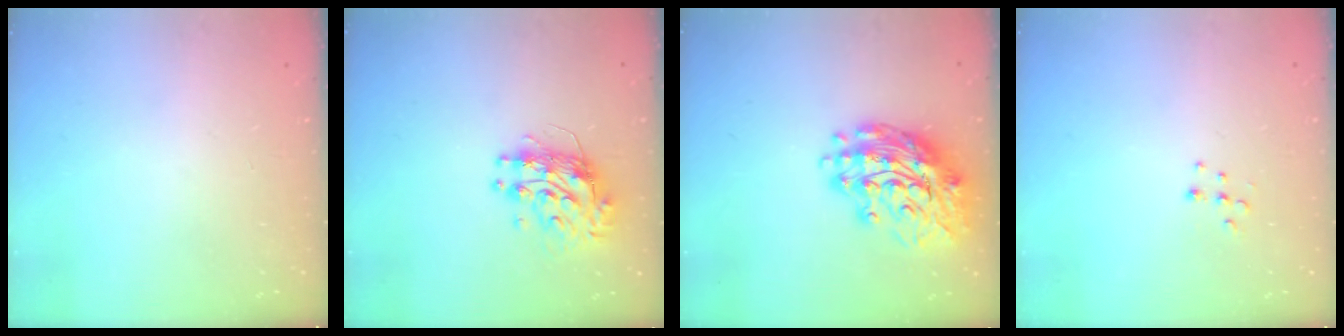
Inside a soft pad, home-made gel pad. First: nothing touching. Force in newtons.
{"total": 9.1, "press": 9.1, "slide": 0.8}
{"total": 16.6, "press": 16.5, "slide": 1.7}
{"total": 6.7, "press": 6.7, "slide": 0.4}